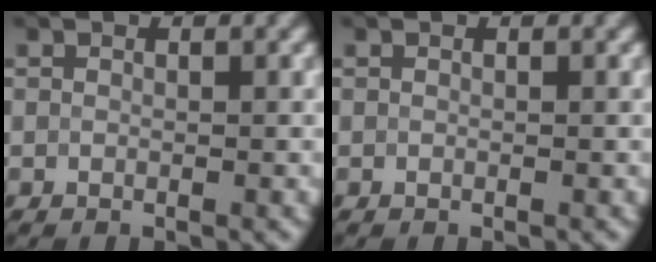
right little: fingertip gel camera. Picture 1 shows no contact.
{"total": 0.0}